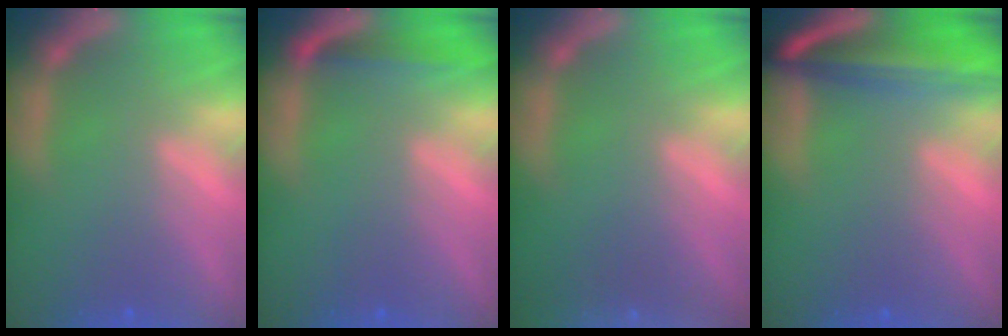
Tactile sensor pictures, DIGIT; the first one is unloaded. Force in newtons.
{"total": 2.5}
{"total": 8.5}
{"total": 9.2}